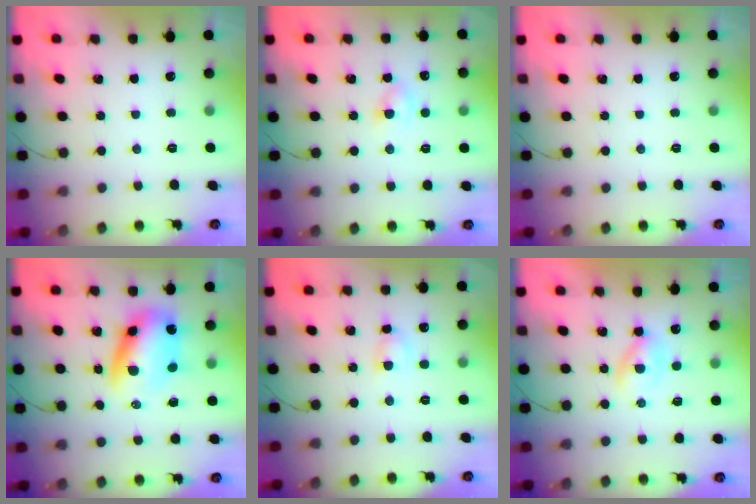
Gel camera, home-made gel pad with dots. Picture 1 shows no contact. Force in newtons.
{"total": 2.6, "press": 2.3, "slide": 1.1}
{"total": 0.0}
{"total": 10.9, "press": 10.4, "slide": 3.2}
{"total": 4.3, "press": 4.1, "slide": 1.5}
{"total": 2.4, "press": 2.2, "slide": 1.0}